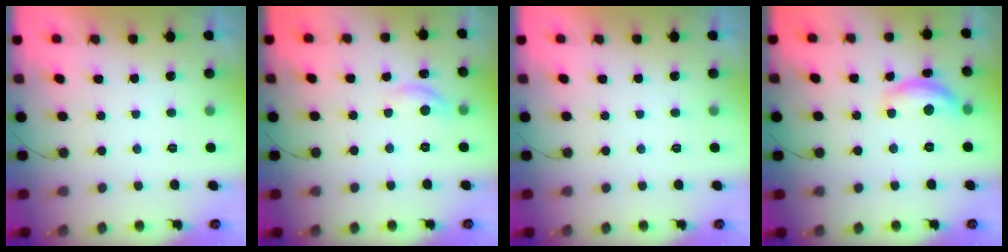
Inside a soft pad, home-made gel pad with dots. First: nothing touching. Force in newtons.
{"total": 8.0, "press": 8.0, "slide": 0.6}
{"total": 0.0}
{"total": 12.0, "press": 12.0, "slide": 0.6}